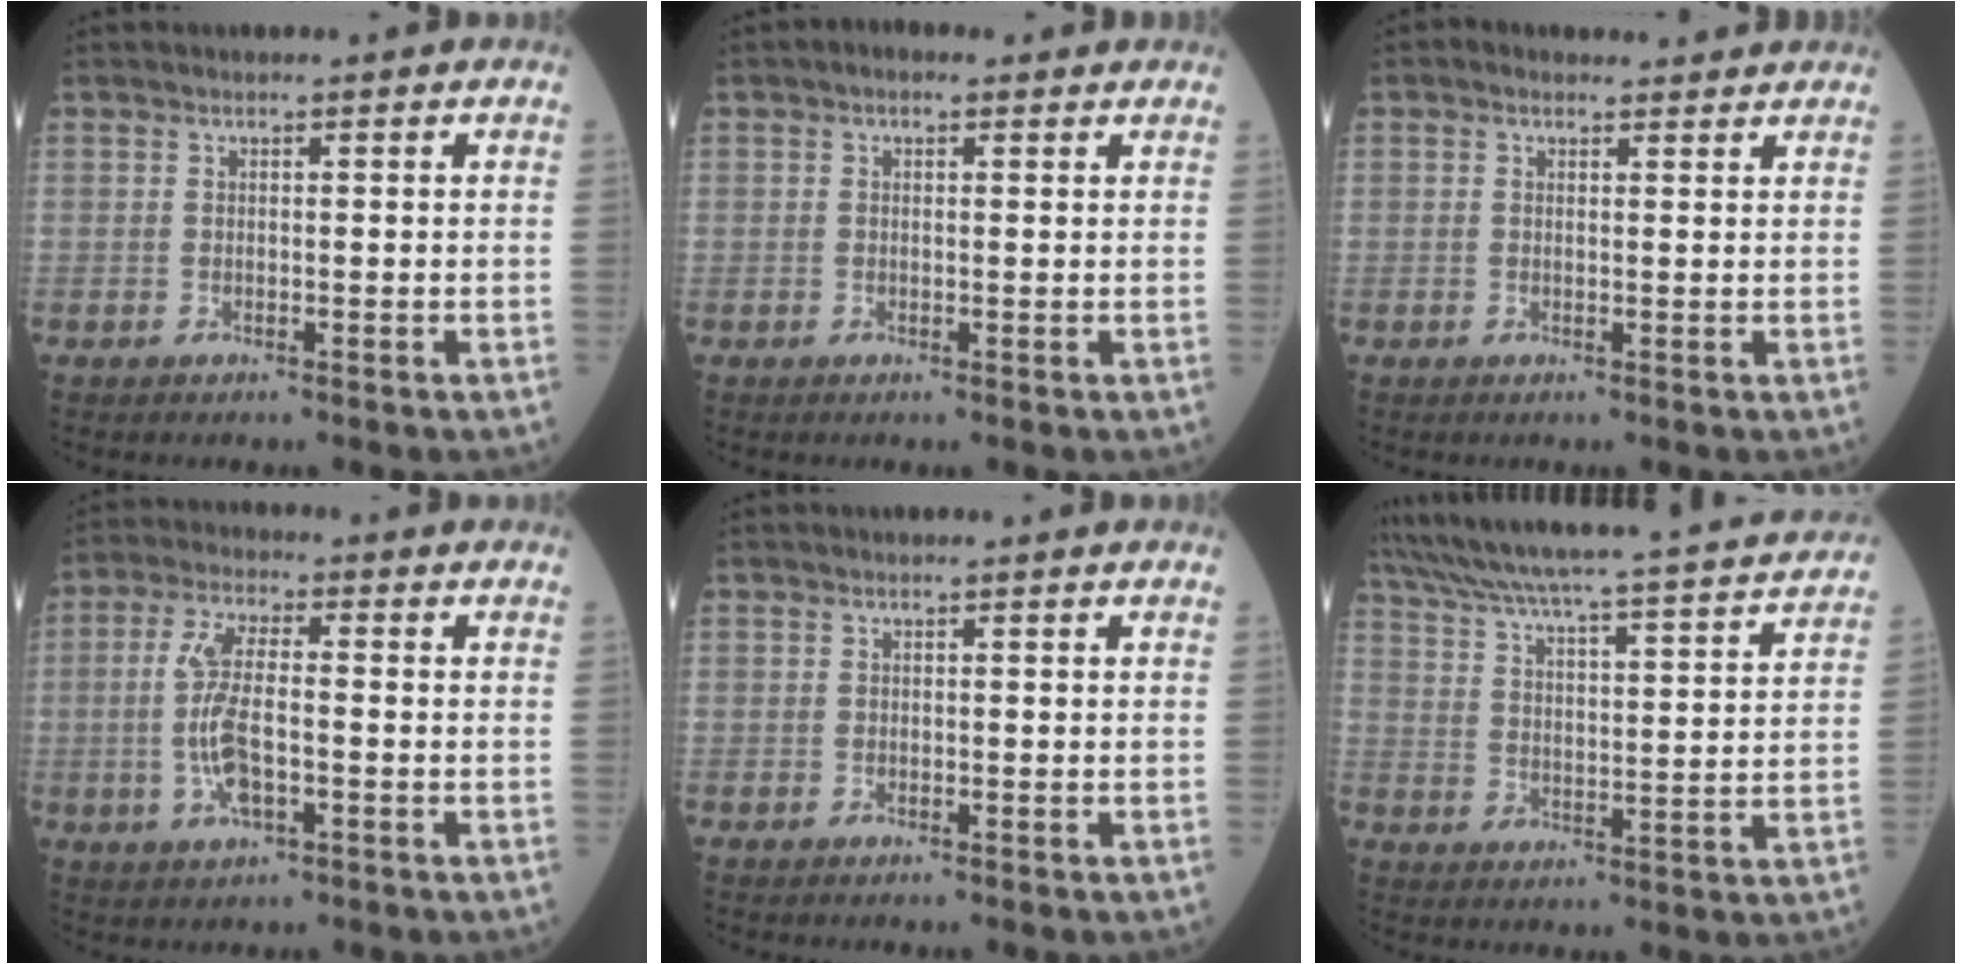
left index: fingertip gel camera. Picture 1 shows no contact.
{"total": 1.6, "force": [0.8, 1.1, 0.9], "torque": [-0.019, 0.014, 0.007]}
{"total": 2.2, "force": [1.9, 1.0, 0.4], "torque": [-0.010, 0.013, 0.023]}
{"total": 8.1, "force": [-1.5, 2.4, 7.6], "torque": [-0.164, -0.002, -0.031]}
{"total": 0.0}
{"total": 24.5, "force": [22.1, 1.2, 10.4], "torque": [-0.182, -0.013, 0.305]}